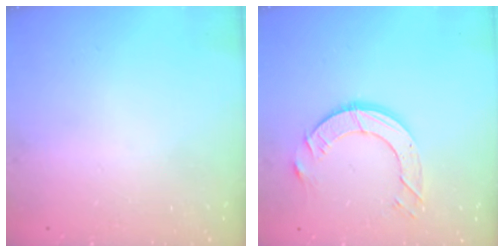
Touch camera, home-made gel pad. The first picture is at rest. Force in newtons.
{"total": 9.5, "press": 9.5, "slide": 1.0}